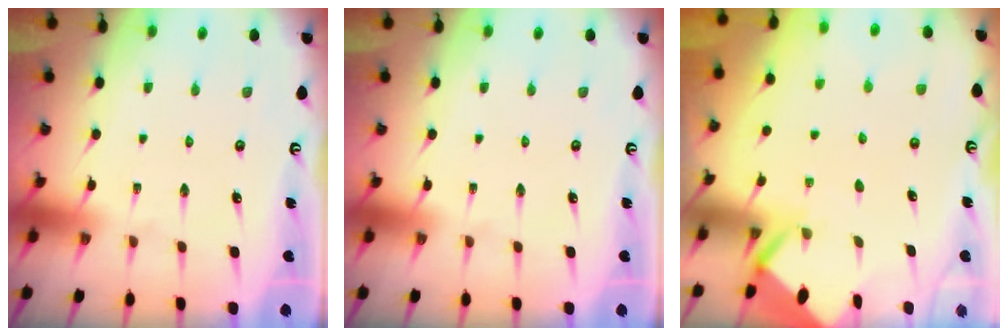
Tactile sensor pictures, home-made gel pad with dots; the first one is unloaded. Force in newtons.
{"total": 0.0}
{"total": 2.4, "press": 2.4, "slide": 0.1}